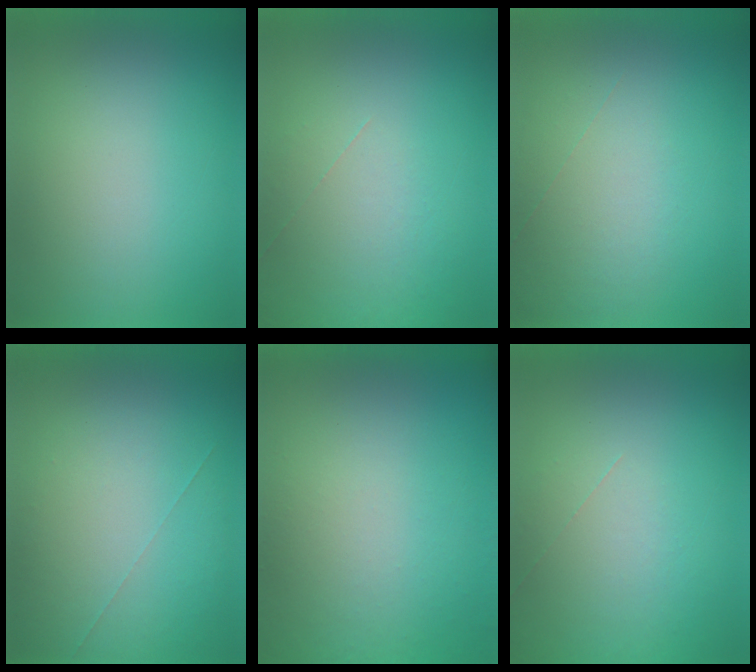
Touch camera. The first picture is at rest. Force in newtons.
{"total": 1.2}
{"total": 1.0}
{"total": 1.0}
{"total": 5.0}
{"total": 1.2}